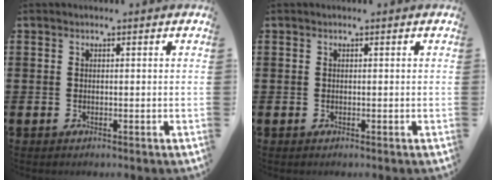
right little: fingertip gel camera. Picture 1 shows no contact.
{"total": 0.0}